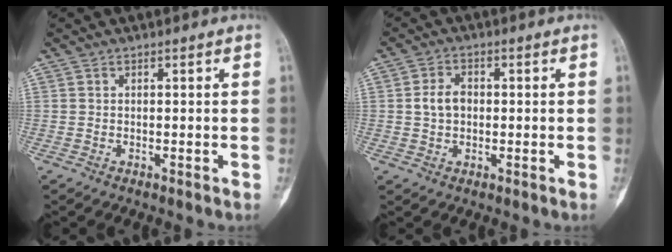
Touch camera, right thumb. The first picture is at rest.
{"total": 4.3, "force": [0.2, 3.2, 2.9], "torque": [-0.051, 0.011, 0.000]}